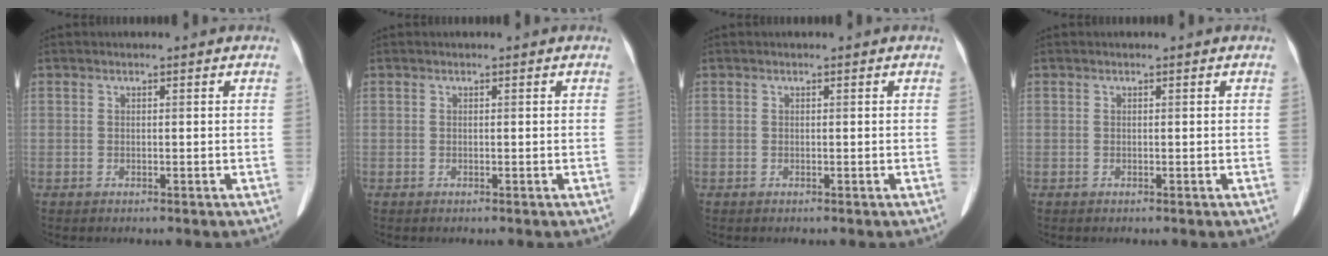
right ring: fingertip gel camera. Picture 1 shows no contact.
{"total": 0.0}
{"total": 0.0}
{"total": 0.0}